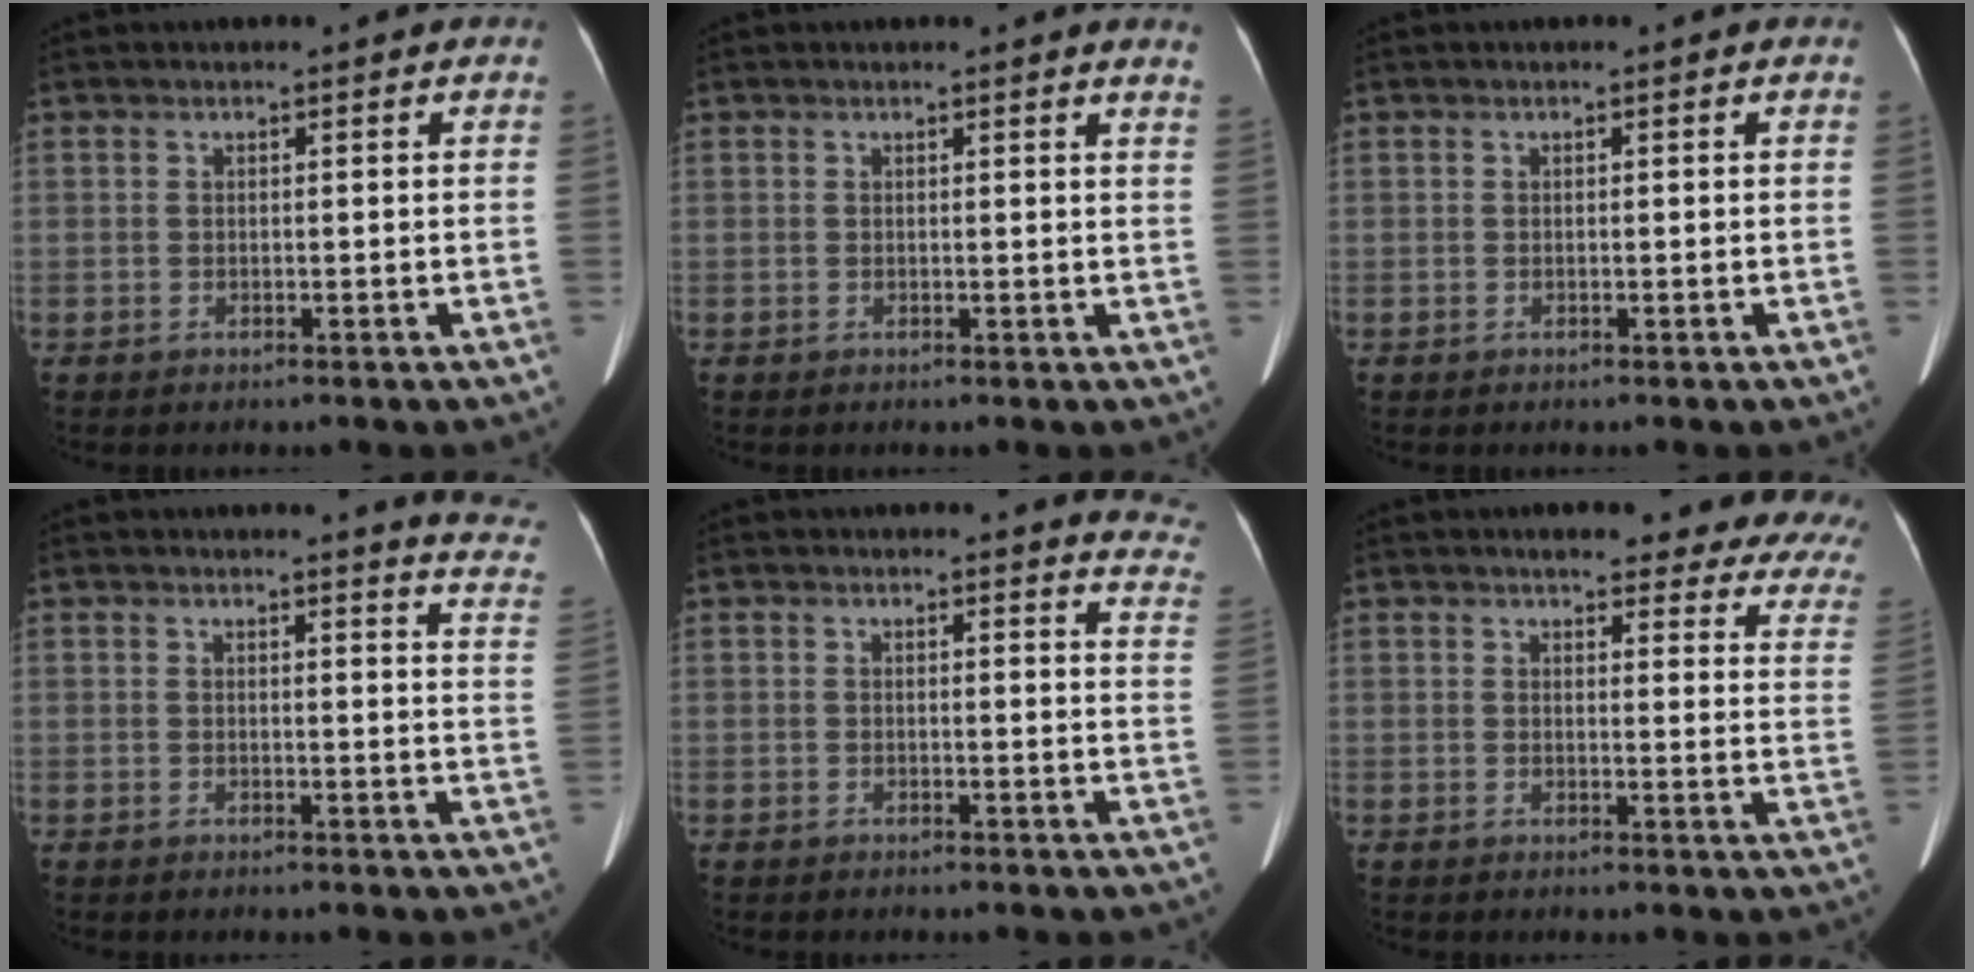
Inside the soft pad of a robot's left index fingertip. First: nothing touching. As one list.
[{"total": 2.5, "force": [2.3, -0.2, 0.9], "torque": [-0.014, -0.011, 0.008]}, {"total": 0.0}, {"total": 9.1, "force": [8.9, 0.1, 2.2], "torque": [-0.002, -0.081, 0.061]}, {"total": 8.1, "force": [8.0, 0.9, 1.0], "torque": [0.023, -0.065, 0.045]}, {"total": 19.9, "force": [17.8, 4.2, 8.0], "torque": [-0.068, -0.046, 0.175]}]